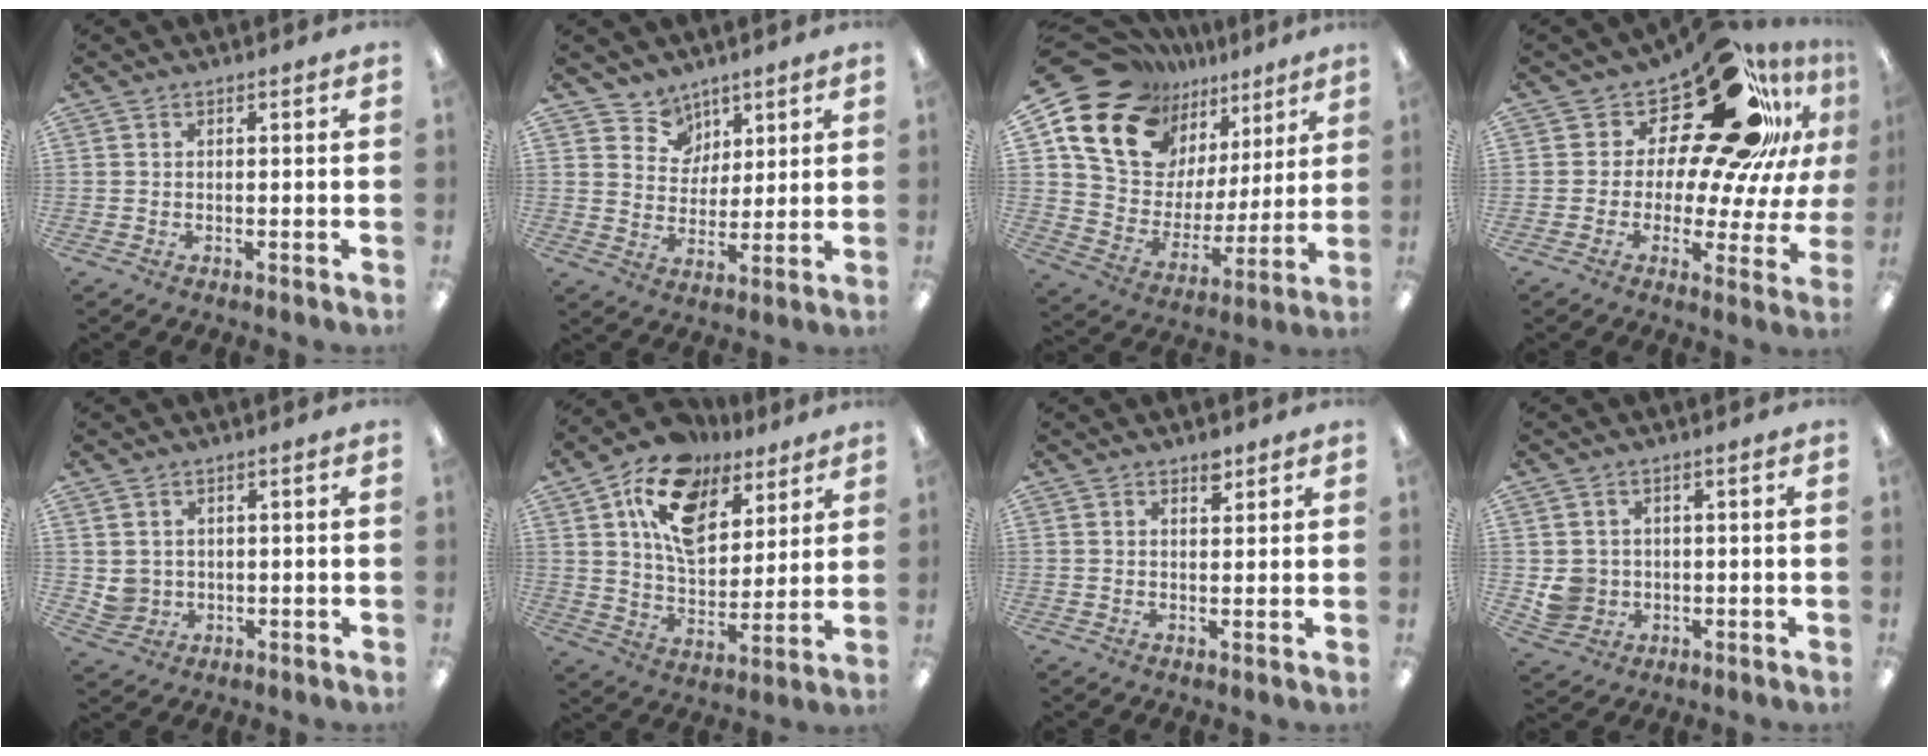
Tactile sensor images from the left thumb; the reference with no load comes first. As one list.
[{"total": 7.7, "force": [5.4, 5.5, -0.3], "torque": [-0.008, -0.042, 0.102]}, {"total": 18.2, "force": [12.7, 11.5, 6.3], "torque": [-0.137, -0.087, 0.244]}, {"total": 24.5, "force": [15.3, 10.4, 16.1], "torque": [-0.239, -0.101, 0.250]}, {"total": 3.7, "force": [1.3, 3.4, 0.8], "torque": [-0.023, 0.003, 0.027]}, {"total": 16.3, "force": [9.5, 10.0, 8.8], "torque": [-0.154, -0.034, 0.175]}, {"total": 3.0, "force": [2.2, 1.3, 1.6], "torque": [-0.010, -0.009, 0.035]}, {"total": 5.1, "force": [0.4, 4.9, 1.1], "torque": [-0.030, 0.009, 0.013]}]